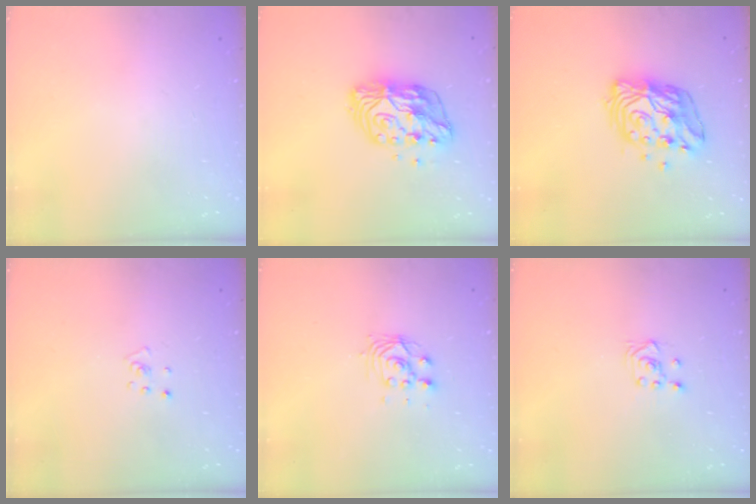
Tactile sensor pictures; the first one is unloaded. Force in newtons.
{"total": 13.2, "press": 13.2, "slide": 0.9}
{"total": 14.1, "press": 14.0, "slide": 1.3}
{"total": 2.2, "press": 2.2, "slide": 0.2}
{"total": 5.0, "press": 5.0, "slide": 0.2}
{"total": 3.4, "press": 3.3, "slide": 0.8}